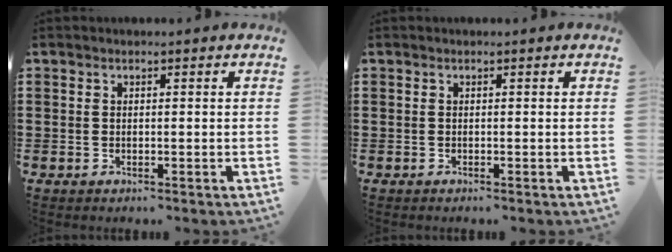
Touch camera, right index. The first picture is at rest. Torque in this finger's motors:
{"motor_torque": [0.07, 0.05, -0.03, -0.01]}